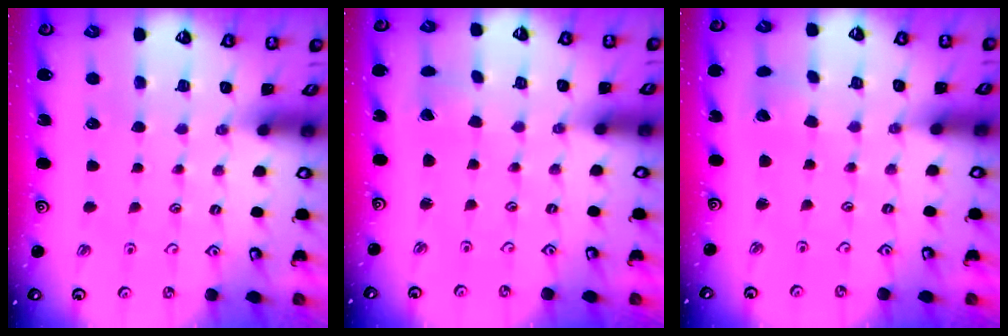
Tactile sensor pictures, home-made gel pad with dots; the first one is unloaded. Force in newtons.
{"total": 1.2, "press": 1.2, "slide": 0.1}
{"total": 2.4, "press": 2.4, "slide": 0.3}